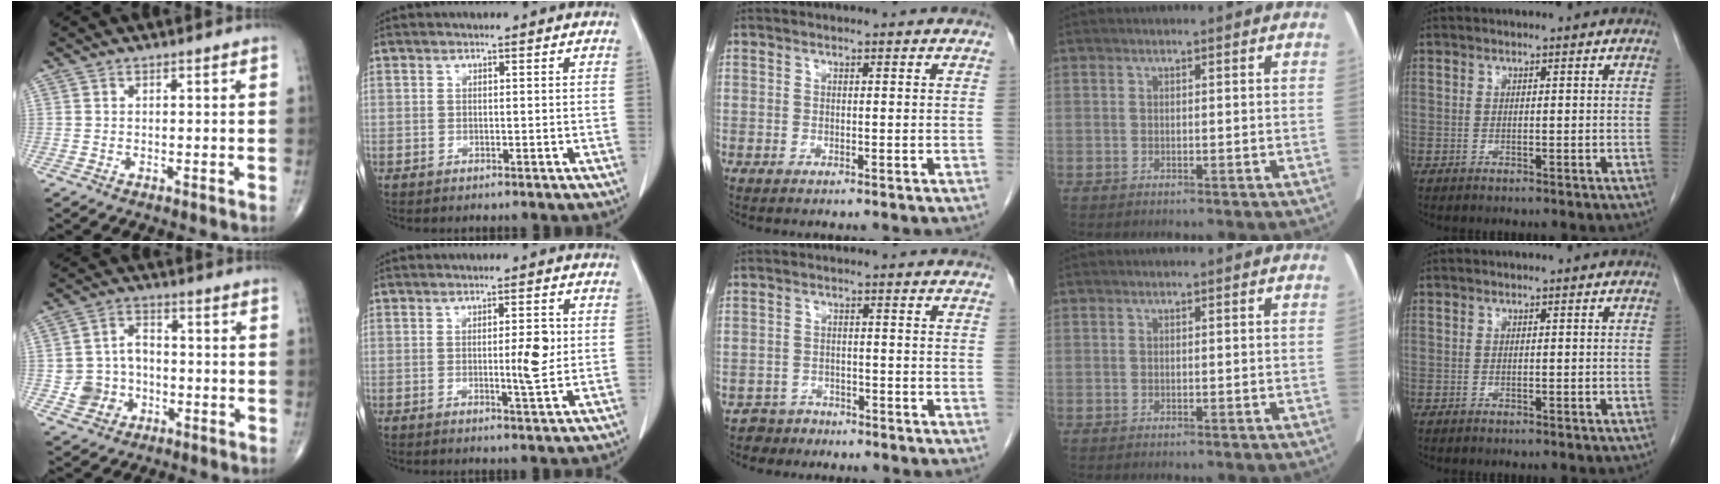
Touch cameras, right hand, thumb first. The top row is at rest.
{"thumb": {"total": 7.8, "force": [-2.3, 6.8, 3.0], "torque": [-0.028, 0.025, -0.039]}, "index": {"total": 4.2, "force": [0.0, 0.5, 4.2], "torque": [-0.065, -0.002, 0.001]}, "middle": {"total": 2.7, "force": [-2.1, 1.5, -0.8], "torque": [0.013, 0.007, -0.037]}}